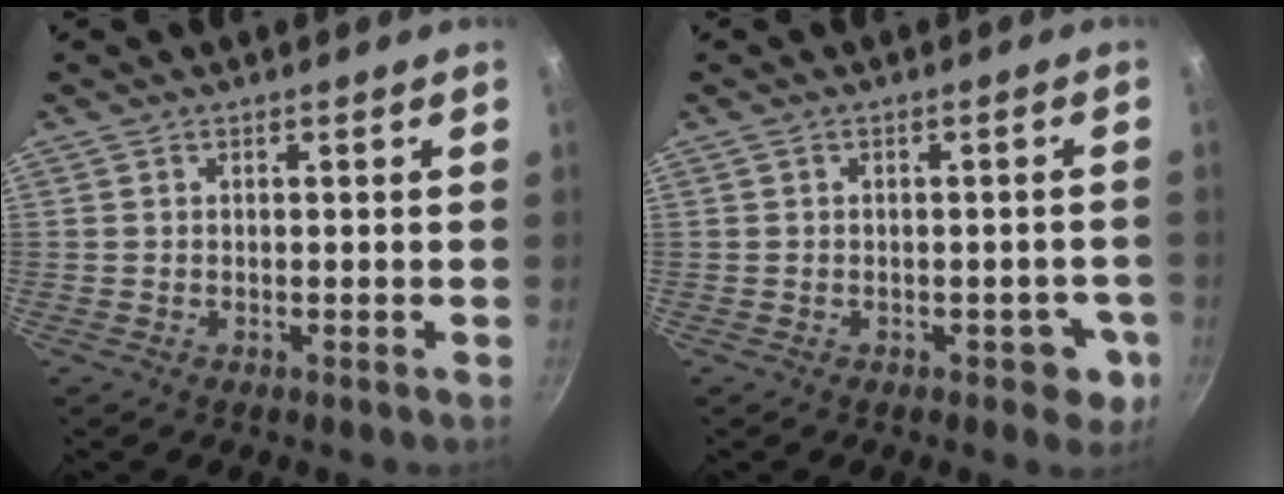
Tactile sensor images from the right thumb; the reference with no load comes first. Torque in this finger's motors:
{"motor_torque": [-0.21, -0.02, 0.12, 0.33, -0.01]}